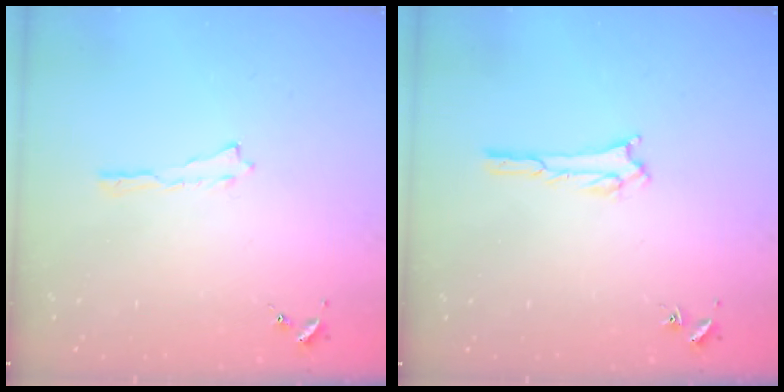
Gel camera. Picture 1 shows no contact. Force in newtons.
{"total": 1.8, "press": 1.8, "slide": 0.2}